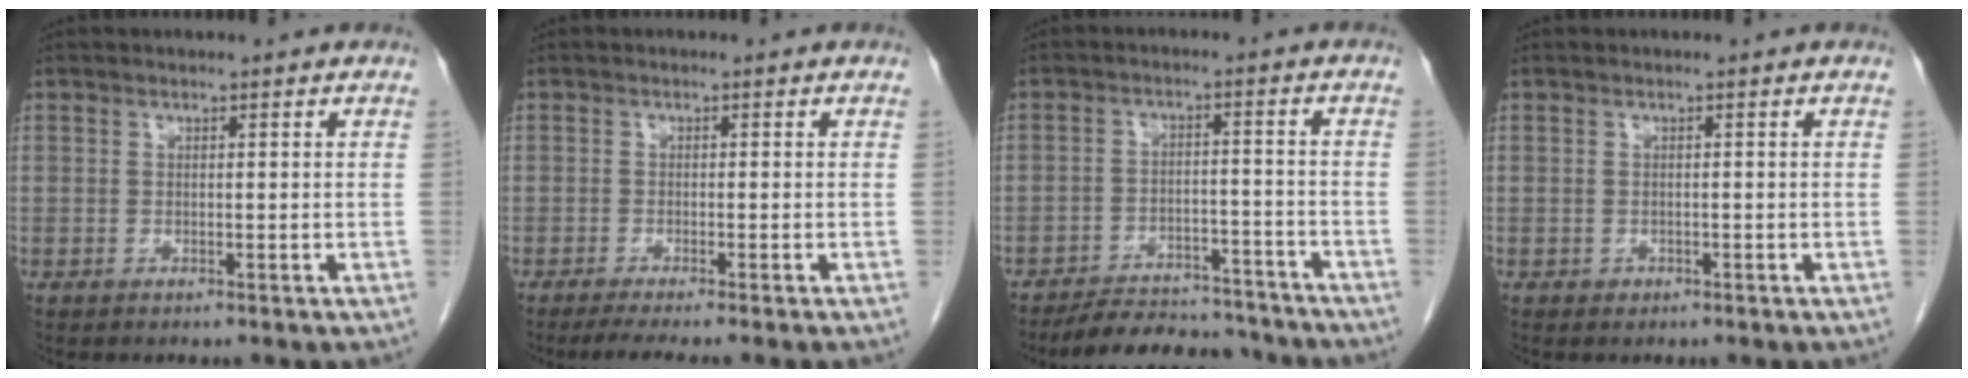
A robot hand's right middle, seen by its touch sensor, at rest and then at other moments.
{"total": 4.9, "force": [-4.0, -0.7, 2.8], "torque": [-0.035, -0.011, -0.062]}
{"total": 12.1, "force": [-11.4, 3.0, 2.9], "torque": [-0.036, 0.008, -0.159]}
{"total": 0.6, "force": [-0.3, 0.5, 0.1], "torque": [-0.004, 0.003, -0.001]}